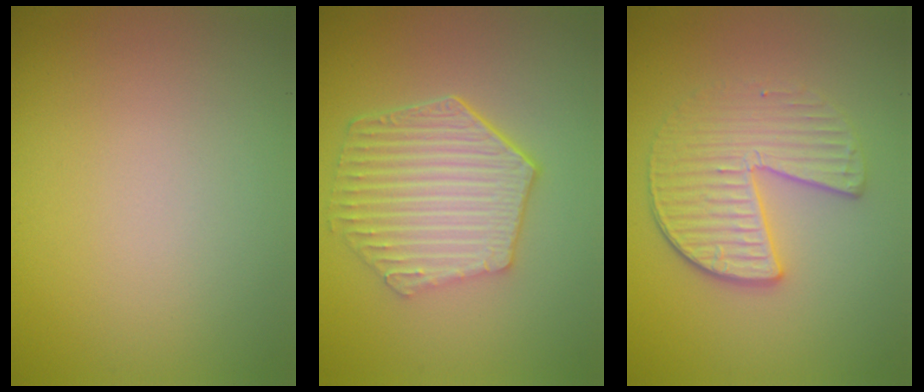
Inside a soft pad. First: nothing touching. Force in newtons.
{"total": 6.5, "press": 4.9, "slide": 4.3}
{"total": 4.1, "press": 3.7, "slide": 1.8}